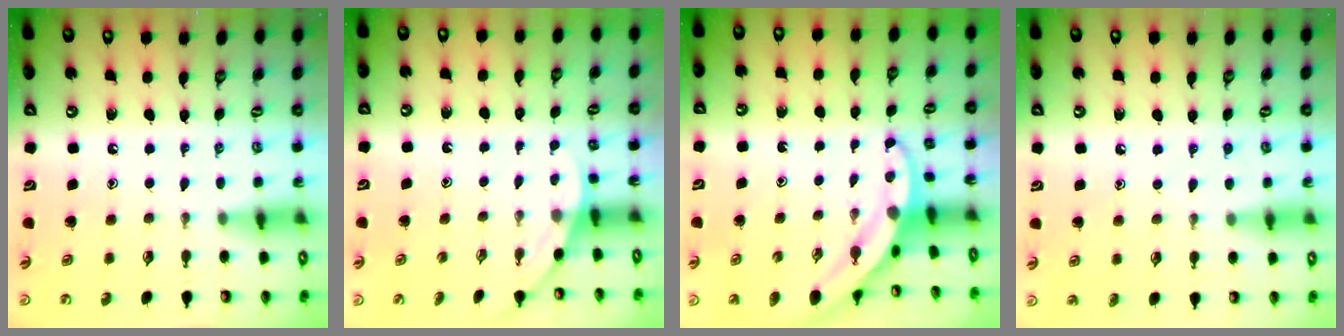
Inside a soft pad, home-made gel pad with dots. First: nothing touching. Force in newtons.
{"total": 2.0, "press": 2.0, "slide": 0.0}
{"total": 3.6, "press": 3.6, "slide": 0.1}
{"total": 5.7, "press": 5.6, "slide": 1.2}